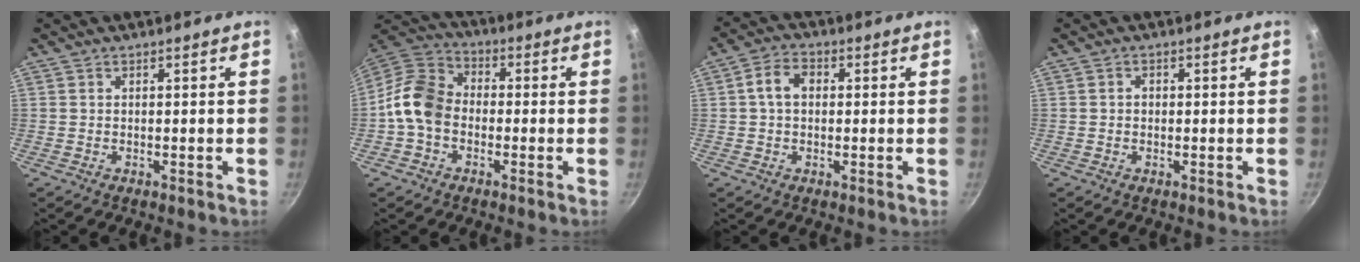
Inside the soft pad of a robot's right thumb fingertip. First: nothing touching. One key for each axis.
{"total": 10.4, "fx": -2.1, "fy": 7.9, "fz": 6.4, "tx": -0.097, "ty": 0.032, "tz": -0.065}
{"total": 5.2, "fx": 0.5, "fy": 3.8, "fz": 3.6, "tx": -0.052, "ty": 0.013, "tz": 0.001}
{"total": 1.1, "fx": -0.1, "fy": 1.0, "fz": 0.6, "tx": -0.008, "ty": 0.005, "tz": -0.002}